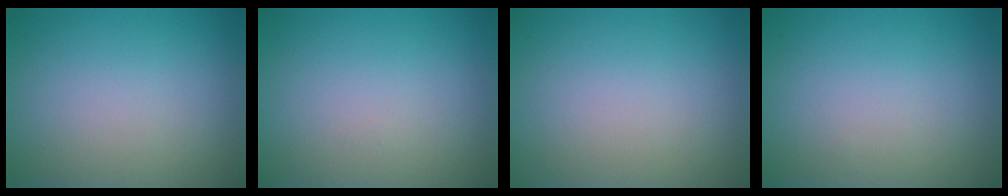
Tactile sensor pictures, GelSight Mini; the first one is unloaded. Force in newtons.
{"total": 0.0}
{"total": 0.0}
{"total": 0.0}